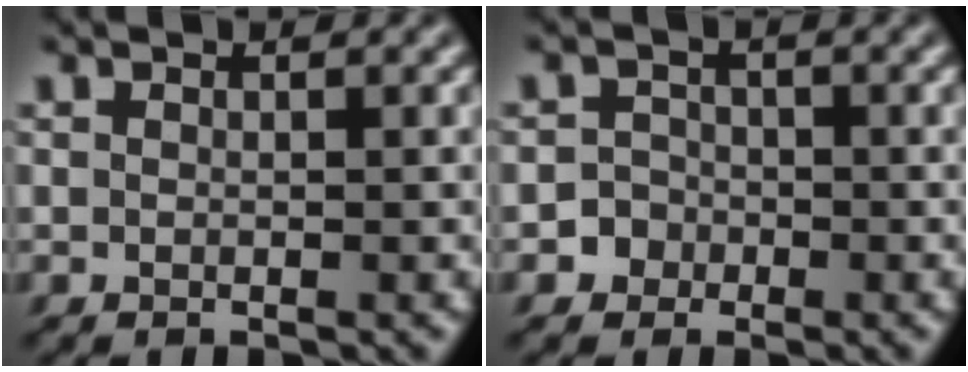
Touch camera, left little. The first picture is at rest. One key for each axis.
{"total": 2.5, "fx": -1.2, "fy": 2.2, "fz": 0.0, "tx": 0.028, "ty": 0.003, "tz": -0.027}